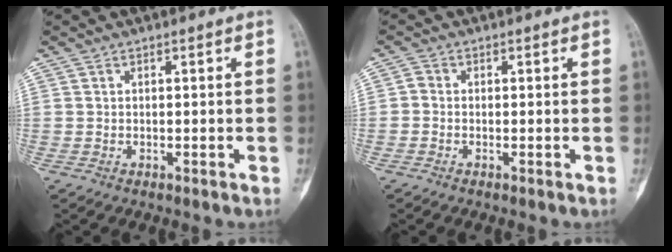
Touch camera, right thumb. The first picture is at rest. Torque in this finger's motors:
{"motor_torque": [-0.48, -0.23, 0.04, -0.09, 0.04]}